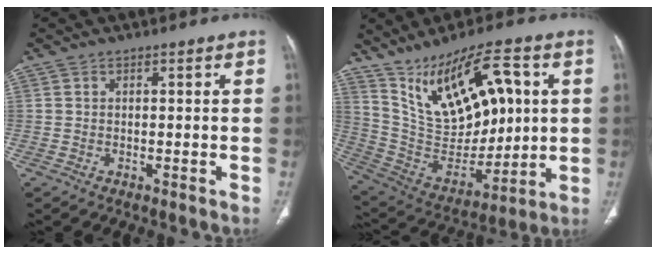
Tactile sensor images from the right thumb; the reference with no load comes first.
{"total": 22.0, "force": [7.4, 11.1, 17.5], "torque": [-0.263, -0.015, 0.151]}